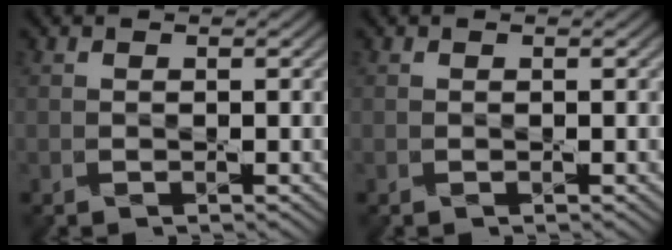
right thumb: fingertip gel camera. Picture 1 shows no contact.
{"total": 0.0}